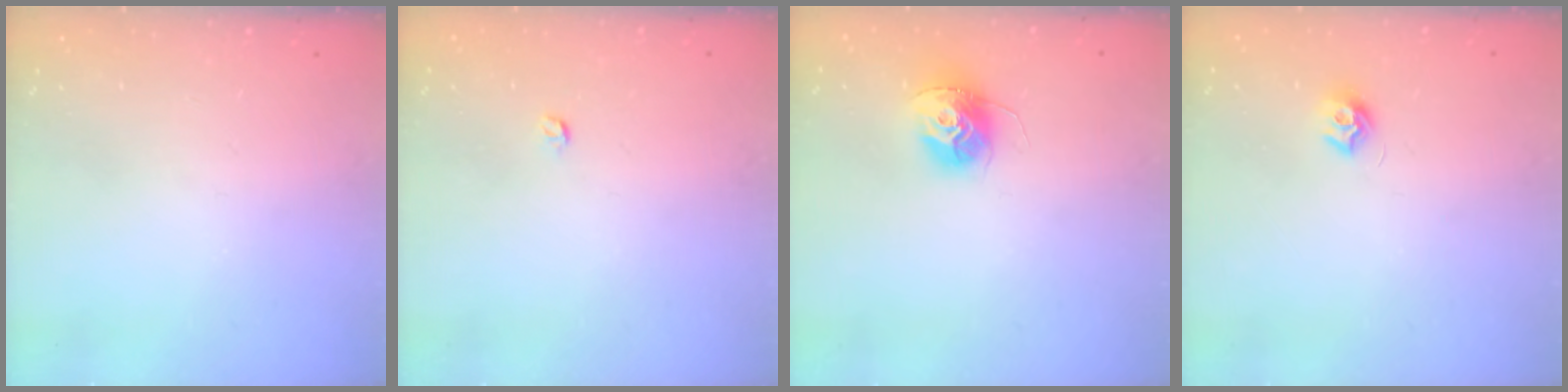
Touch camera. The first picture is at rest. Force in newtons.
{"total": 3.0, "press": 2.9, "slide": 0.4}
{"total": 12.1, "press": 12.1, "slide": 1.1}
{"total": 7.6, "press": 7.6, "slide": 0.6}